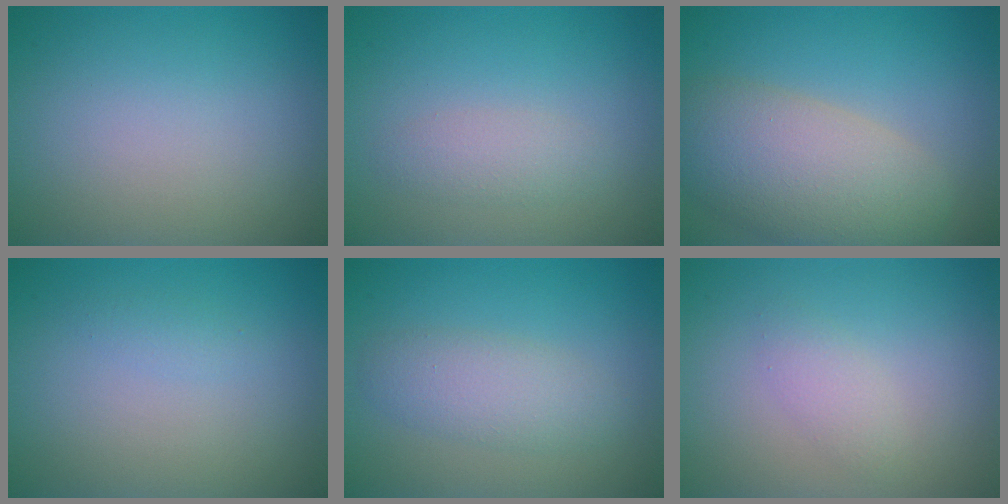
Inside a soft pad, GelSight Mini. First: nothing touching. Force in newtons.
{"total": 1.7, "press": 1.7, "slide": 0.1}
{"total": 7.8, "press": 7.8, "slide": 0.5}
{"total": 0.7, "press": 0.7, "slide": 0.0}
{"total": 2.0, "press": 1.9, "slide": 0.2}
{"total": 1.6, "press": 1.6, "slide": 0.1}